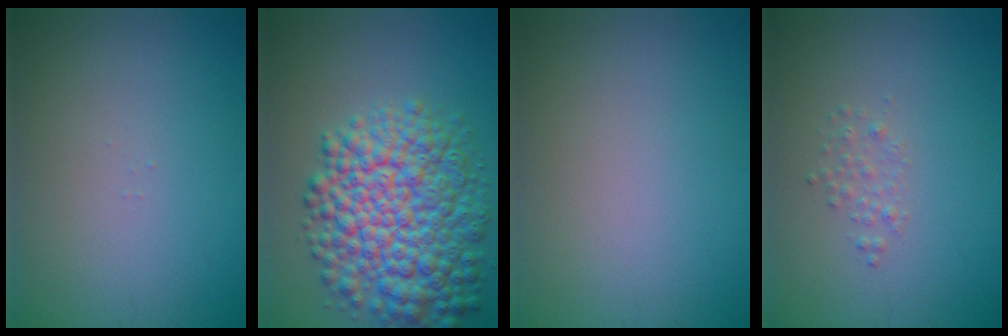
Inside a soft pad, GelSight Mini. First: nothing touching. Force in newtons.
{"total": 10.3, "press": 10.3, "slide": 0.2}
{"total": 0.0}
{"total": 1.0, "press": 1.0, "slide": 0.1}